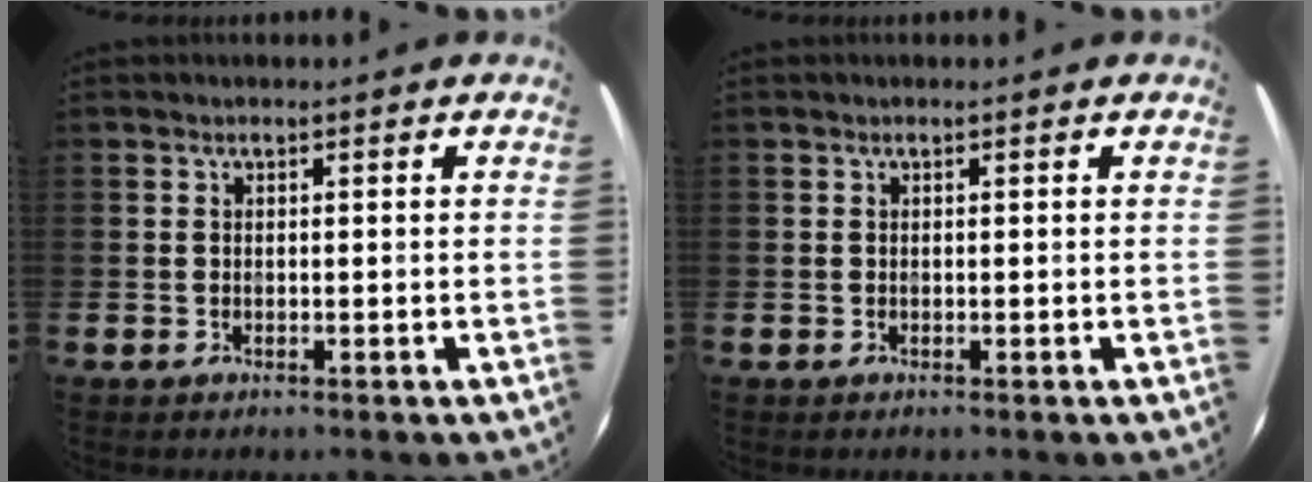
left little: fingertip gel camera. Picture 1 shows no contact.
{"total": 0.0}